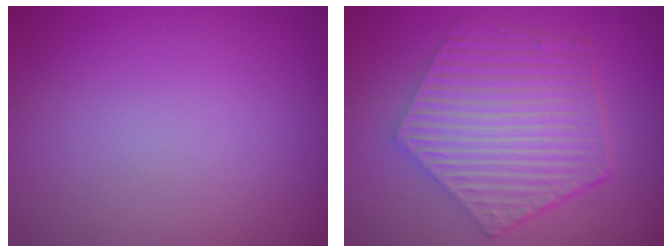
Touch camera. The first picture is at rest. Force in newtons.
{"total": 6.6, "press": 5.0, "slide": 4.4}